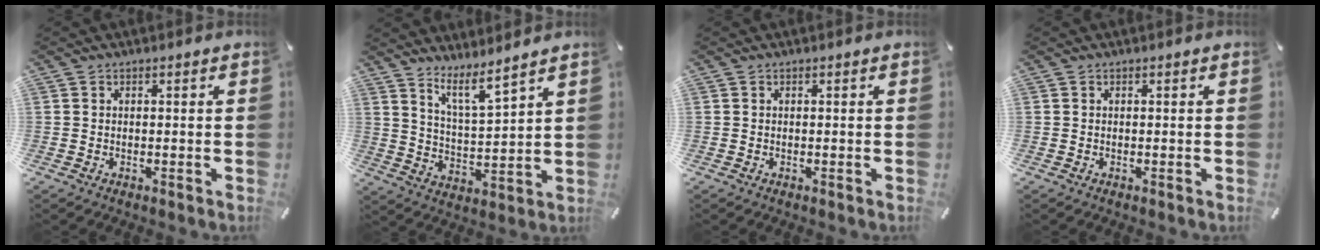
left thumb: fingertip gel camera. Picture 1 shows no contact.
{"total": 8.1, "force": [7.0, 1.2, 3.8], "torque": [-0.072, -0.049, 0.122]}
{"total": 0.0}
{"total": 0.0}